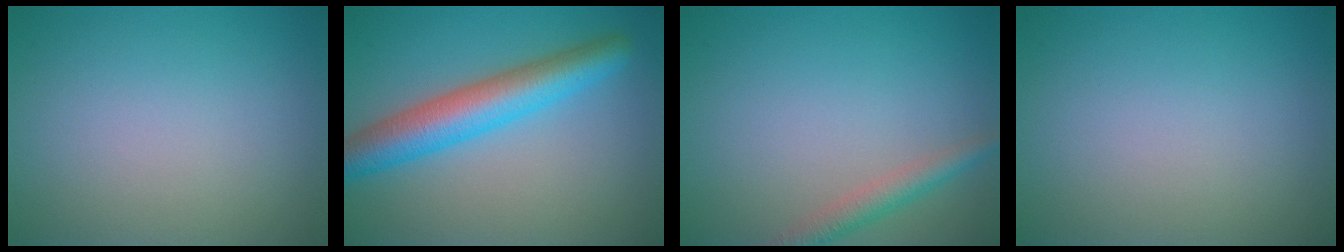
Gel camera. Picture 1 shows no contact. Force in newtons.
{"total": 6.2, "press": 6.2, "slide": 0.3}
{"total": 2.3, "press": 2.3, "slide": 0.1}
{"total": 0.0}